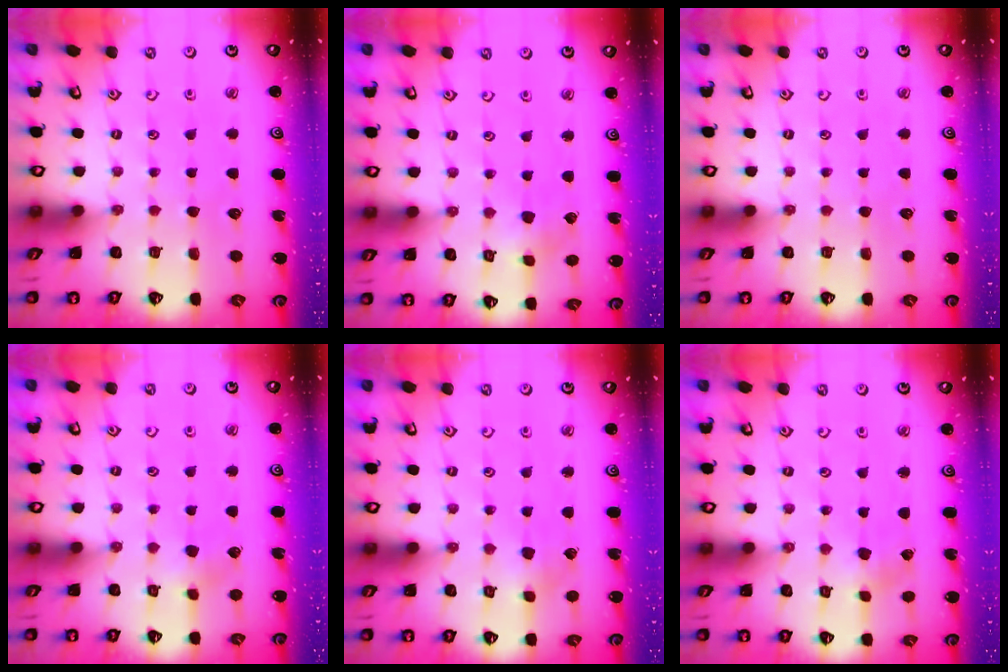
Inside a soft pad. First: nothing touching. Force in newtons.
{"total": 2.1, "press": 2.1, "slide": 0.1}
{"total": 0.0}
{"total": 4.4, "press": 4.3, "slide": 0.9}
{"total": 2.3, "press": 2.3, "slide": 0.6}
{"total": 1.2, "press": 1.2, "slide": 0.1}